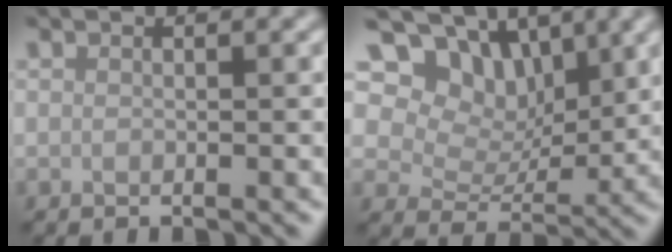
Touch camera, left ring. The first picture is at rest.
{"total": 7.0, "force": [4.1, 4.5, 3.5], "torque": [-0.047, -0.006, 0.054]}